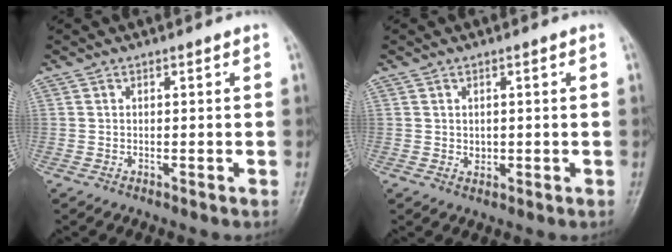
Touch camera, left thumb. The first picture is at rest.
{"total": 1.6, "force": [0.2, 1.4, 0.9], "torque": [-0.008, -0.002, 0.007]}